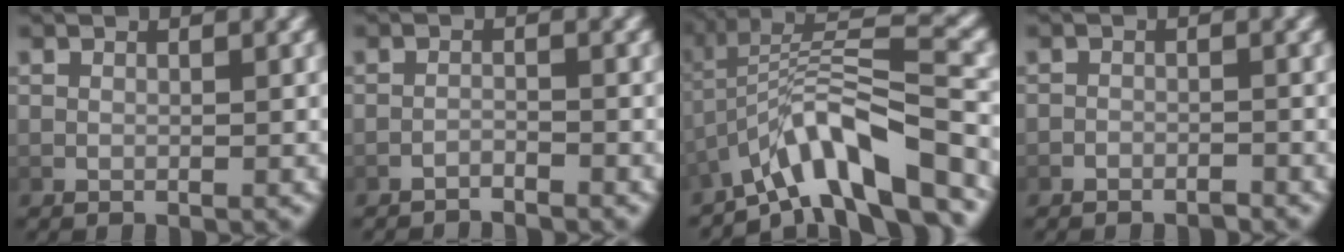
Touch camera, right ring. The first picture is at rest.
{"total": 2.4, "force": [-2.4, 0.1, 0.0], "torque": [-0.003, -0.008, -0.039]}
{"total": 9.2, "force": [-3.1, 3.3, 8.0], "torque": [-0.118, 0.012, -0.043]}
{"total": 1.3, "force": [-1.3, 0.2, 0.0], "torque": [0.000, -0.003, -0.021]}